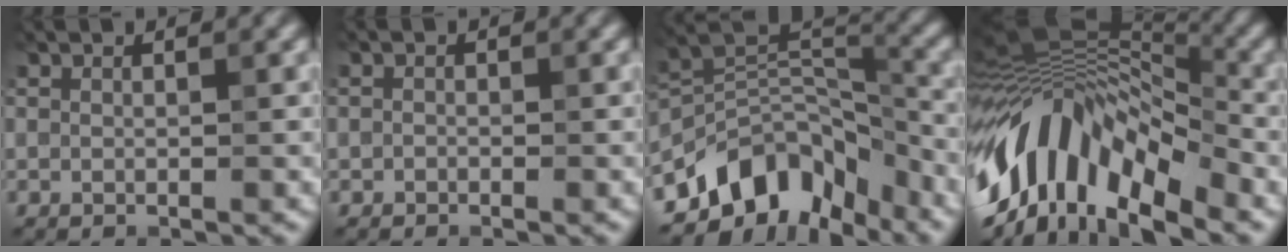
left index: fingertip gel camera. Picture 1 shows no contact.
{"total": 2.1, "force": [-1.6, -0.8, -1.1], "torque": [-0.001, -0.018, 0.002]}
{"total": 9.4, "force": [-8.5, 3.4, 2.0], "torque": [-0.040, -0.017, -0.122]}
{"total": 11.6, "force": [-7.0, 5.6, 7.3], "torque": [-0.164, 0.005, -0.097]}